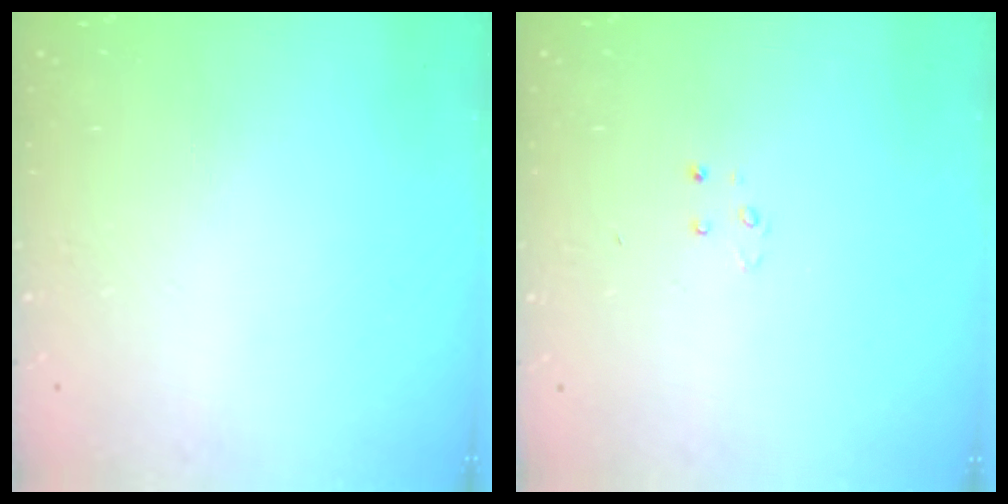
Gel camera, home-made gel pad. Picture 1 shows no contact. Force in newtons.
{"total": 3.5, "press": 3.4, "slide": 0.4}